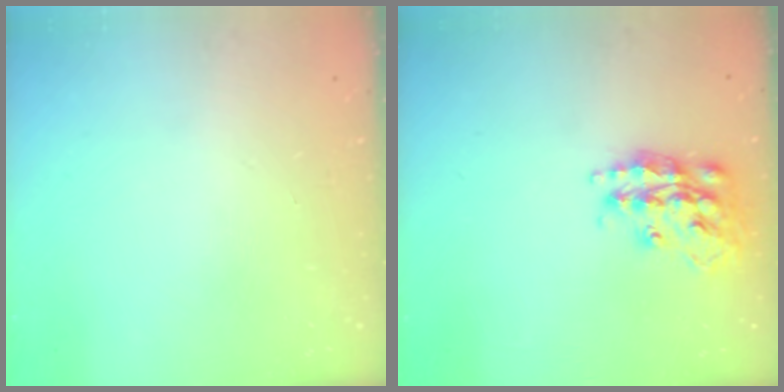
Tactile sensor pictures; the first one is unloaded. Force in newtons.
{"total": 17.0, "press": 16.9, "slide": 1.2}